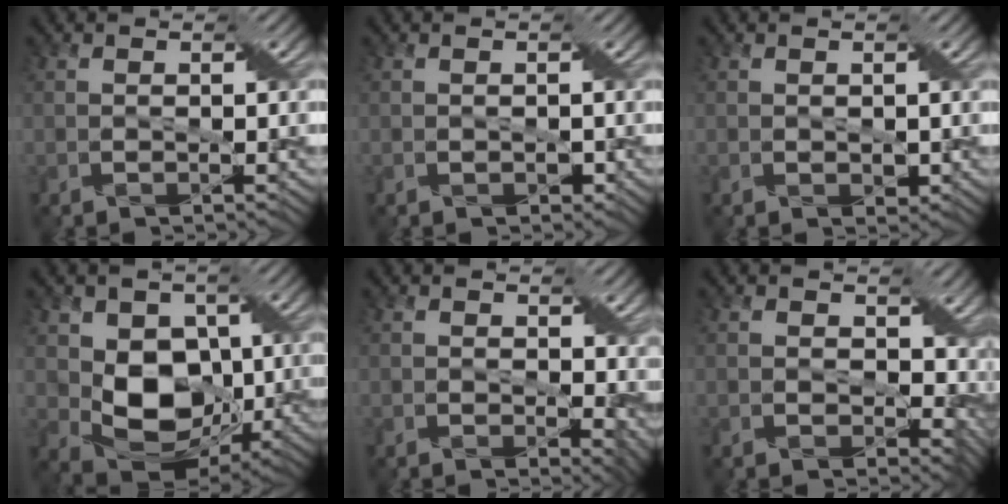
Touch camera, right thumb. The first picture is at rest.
{"total": 0.8, "force": [-0.2, 0.7, 0.2], "torque": [-0.006, -0.004, -0.003]}
{"total": 0.9, "force": [0.1, 0.8, 0.4], "torque": [-0.011, -0.004, 0.006]}
{"total": 9.6, "force": [0.7, 7.4, 6.0], "torque": [-0.120, -0.021, 0.013]}
{"total": 4.9, "force": [1.0, 3.4, 3.3], "torque": [-0.039, -0.020, 0.020]}
{"total": 7.2, "force": [0.9, 5.1, 5.1], "torque": [-0.075, -0.012, 0.008]}